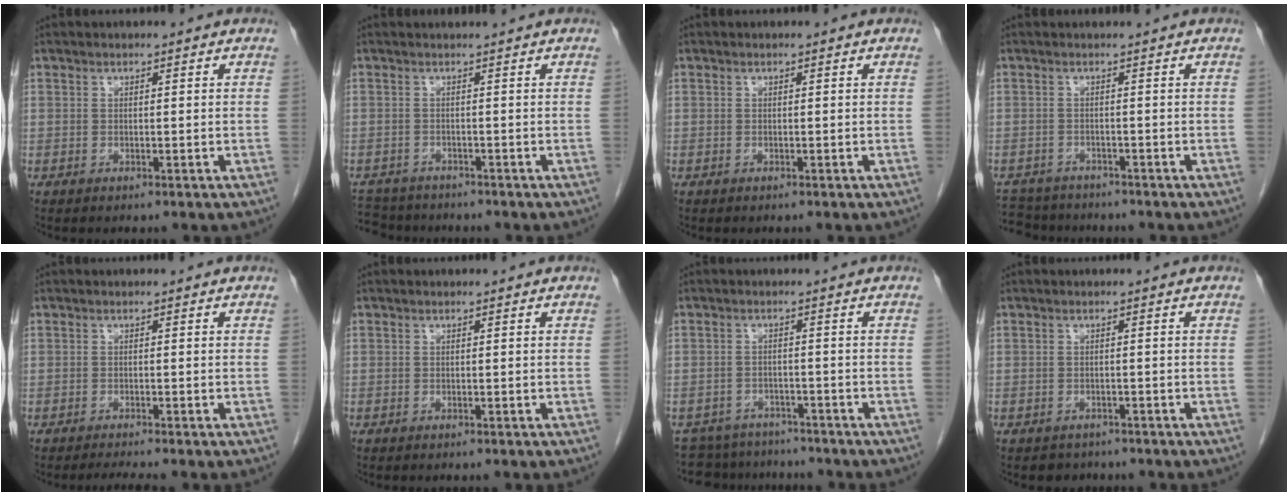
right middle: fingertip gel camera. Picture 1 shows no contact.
{"total": 5.4, "force": [-4.4, 2.0, 2.2], "torque": [-0.036, 0.020, -0.062]}
{"total": 0.0}
{"total": 6.4, "force": [-5.7, 2.4, 1.8], "torque": [-0.026, 0.011, -0.079]}
{"total": 1.8, "force": [-1.6, -0.5, 0.7], "torque": [-0.017, -0.006, -0.029]}
{"total": 0.0}
{"total": 8.9, "force": [-8.2, 3.5, 0.8], "torque": [-0.018, 0.005, -0.106]}
{"total": 2.1, "force": [-1.7, 1.2, -0.2], "torque": [-0.009, 0.003, -0.026]}